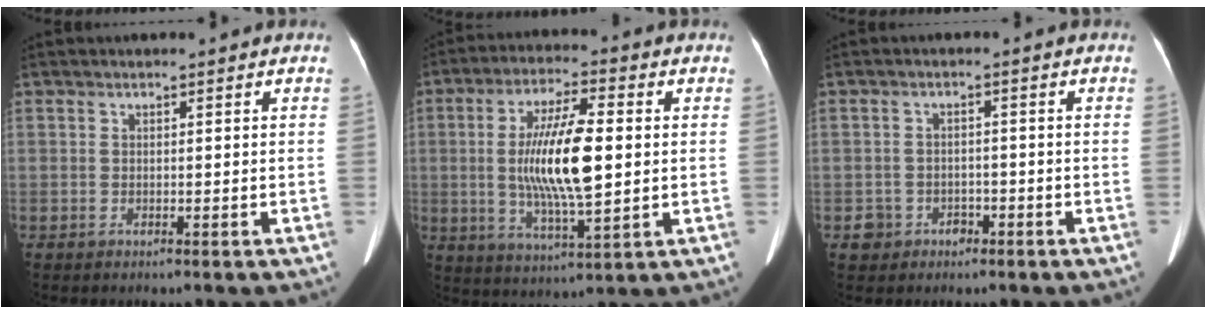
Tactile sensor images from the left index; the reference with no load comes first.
{"total": 13.0, "force": [0.2, 2.7, 12.7], "torque": [-0.241, -0.007, 0.005]}
{"total": 3.2, "force": [-1.8, 2.6, 0.2], "torque": [0.004, 0.004, -0.024]}